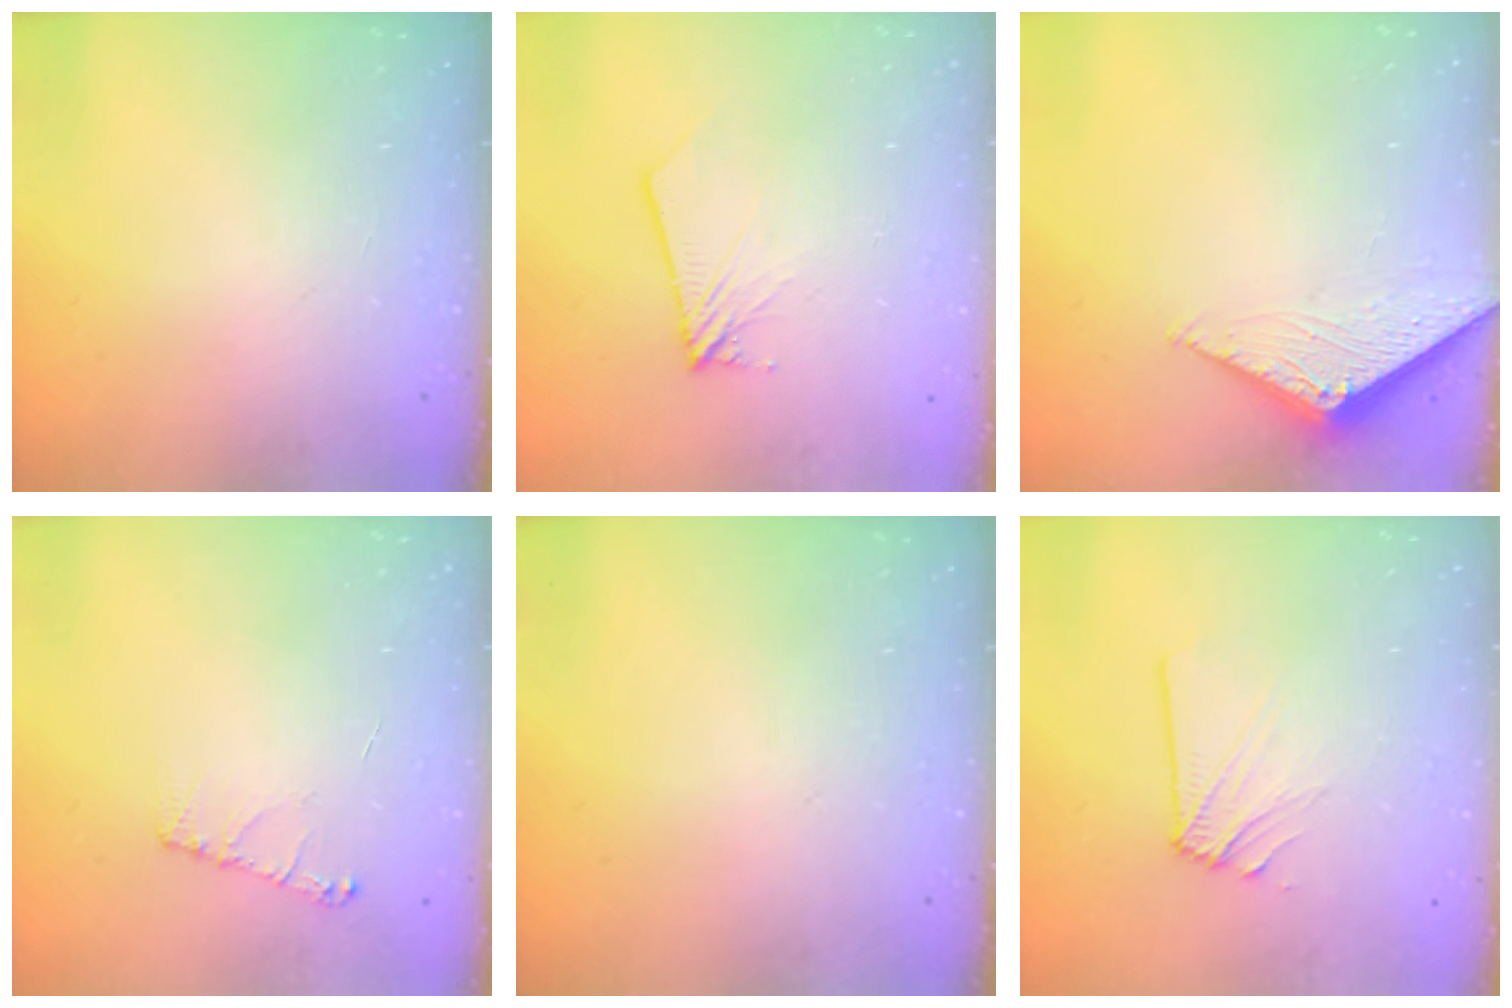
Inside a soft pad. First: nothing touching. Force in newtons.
{"total": 2.8, "press": 2.8, "slide": 0.3}
{"total": 3.1, "press": 3.1, "slide": 0.4}
{"total": 5.4, "press": 5.3, "slide": 0.7}
{"total": 0.0}
{"total": 2.9, "press": 2.8, "slide": 0.5}